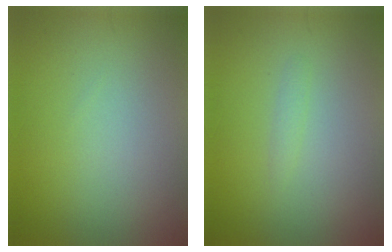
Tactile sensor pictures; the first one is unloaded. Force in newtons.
{"total": 0.6, "press": 0.6, "slide": 0.1}